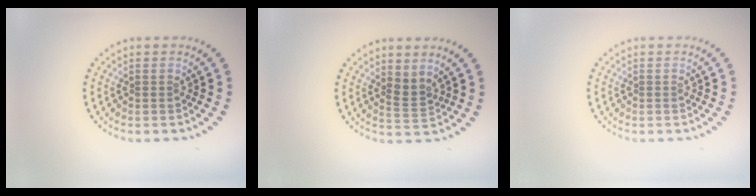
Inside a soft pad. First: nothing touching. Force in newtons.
{"total": 1.8, "press": 1.4, "slide": 1.1}
{"total": 0.0}